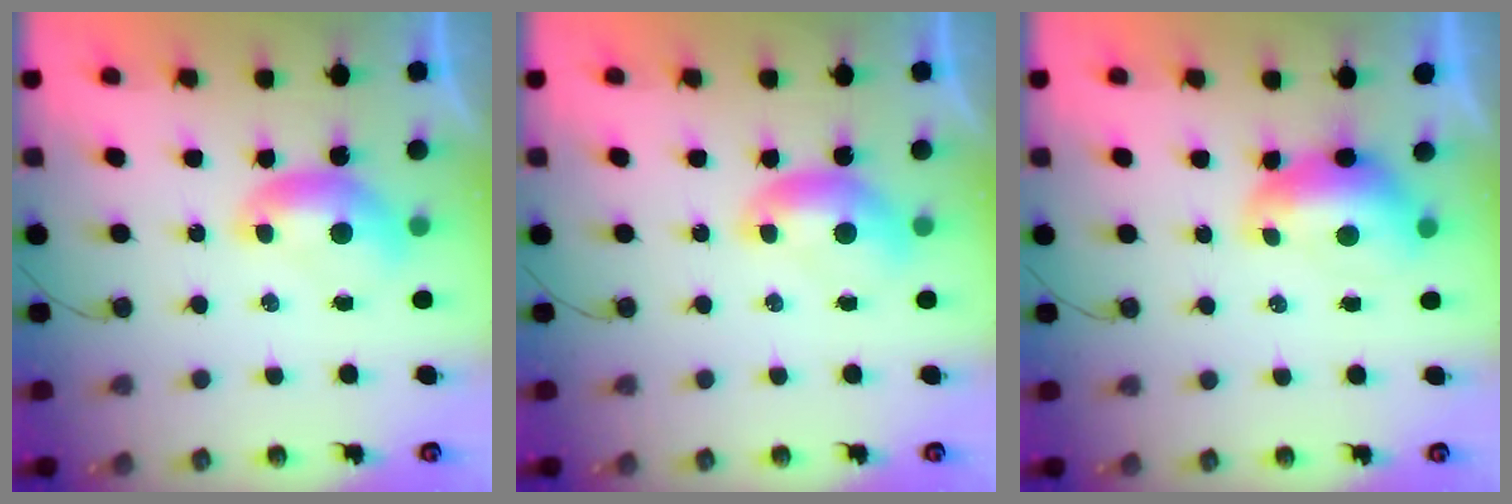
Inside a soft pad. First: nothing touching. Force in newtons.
{"total": 0.0}
{"total": 1.2, "press": 1.1, "slide": 0.5}